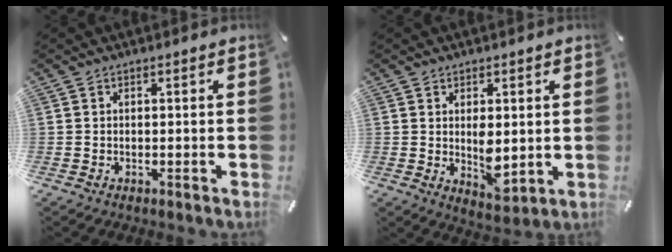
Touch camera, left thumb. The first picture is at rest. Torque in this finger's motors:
{"motor_torque": [1.10, 1.11, 0.44, -0.36, 0.28]}